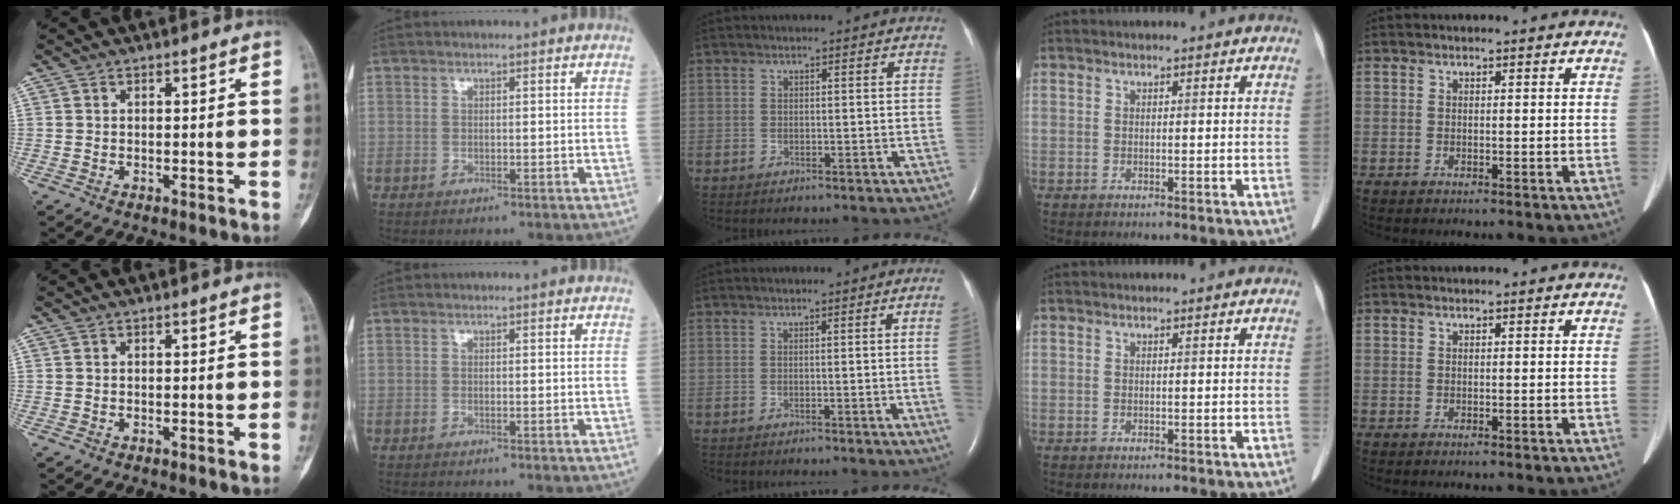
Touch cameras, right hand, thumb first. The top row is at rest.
{"middle": {"total": 2.6, "force": [-0.1, -1.2, 2.3], "torque": [-0.031, -0.004, 0.002]}}